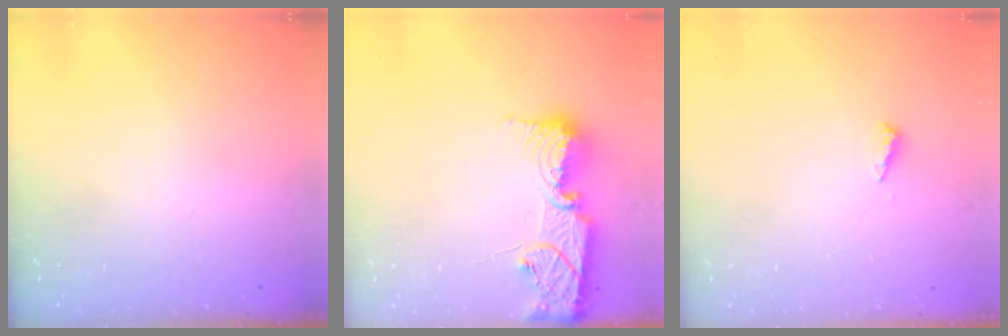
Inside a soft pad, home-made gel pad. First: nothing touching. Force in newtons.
{"total": 14.0, "press": 14.0, "slide": 1.1}
{"total": 3.6, "press": 3.6, "slide": 0.4}